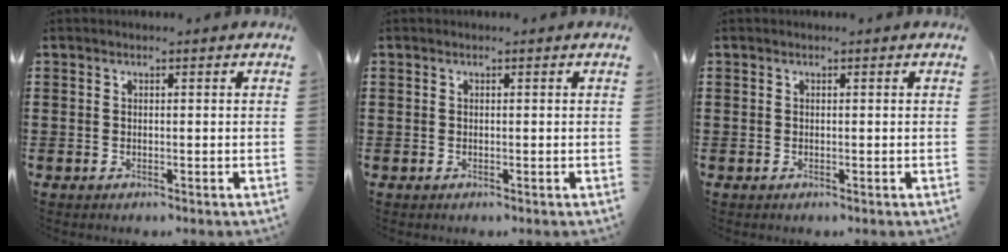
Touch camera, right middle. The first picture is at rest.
{"total": 0.0}
{"total": 0.0}